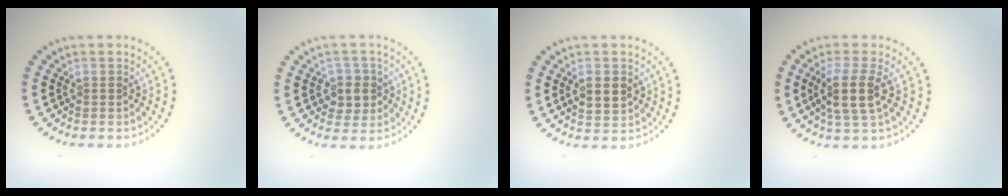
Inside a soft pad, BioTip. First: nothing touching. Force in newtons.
{"total": 2.6, "press": 2.5, "slide": 0.8}
{"total": 3.4, "press": 3.4, "slide": 0.1}
{"total": 3.3, "press": 2.9, "slide": 1.6}